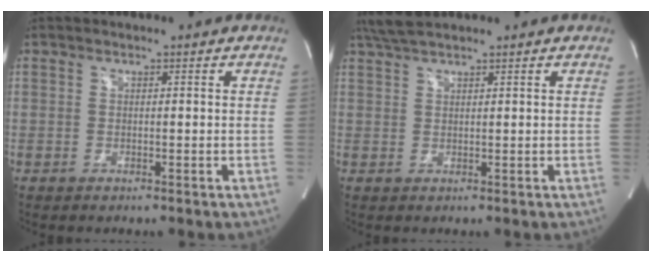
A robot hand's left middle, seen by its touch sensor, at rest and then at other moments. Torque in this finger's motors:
{"motor_torque": [0.19, 0.04, -0.05, 0.02]}